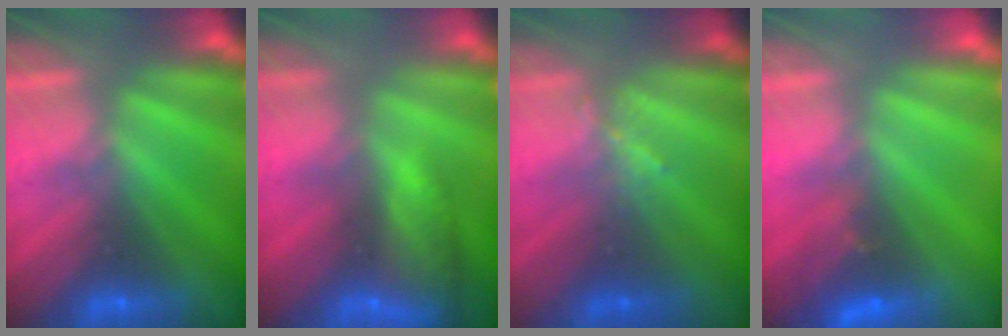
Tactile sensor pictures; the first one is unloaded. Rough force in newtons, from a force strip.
{"total": 7.4}
{"total": 1.1}
{"total": 2.7}